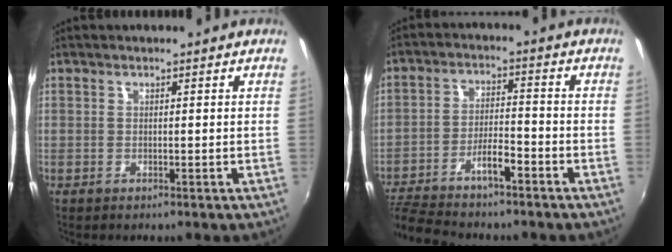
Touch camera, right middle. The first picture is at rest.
{"total": 10.0, "force": [-8.1, 1.6, 5.7], "torque": [-0.123, 0.008, -0.139]}